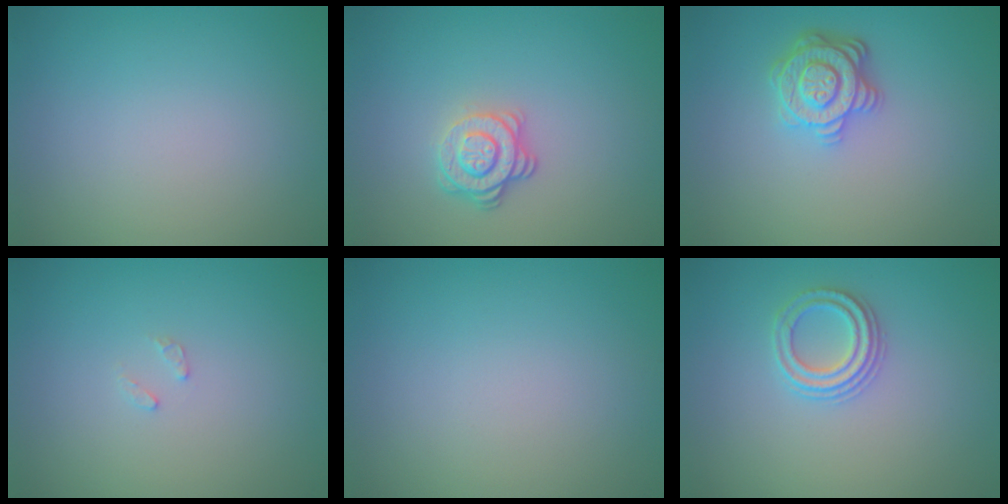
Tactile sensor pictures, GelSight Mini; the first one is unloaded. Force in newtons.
{"total": 2.9, "press": 2.5, "slide": 1.6}
{"total": 3.6, "press": 3.3, "slide": 1.5}
{"total": 0.8, "press": 0.7, "slide": 0.1}
{"total": 0.0}
{"total": 2.3, "press": 2.2, "slide": 0.8}